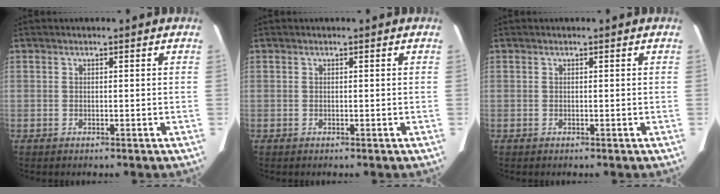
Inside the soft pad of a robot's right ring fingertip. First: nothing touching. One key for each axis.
{"total": 0.0}
{"total": 0.0}